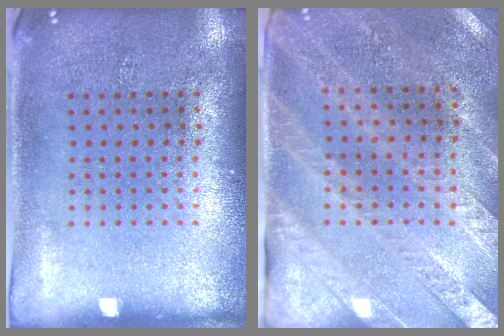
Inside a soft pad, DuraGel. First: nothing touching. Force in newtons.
{"total": 2.6, "press": 2.3, "slide": 1.3}